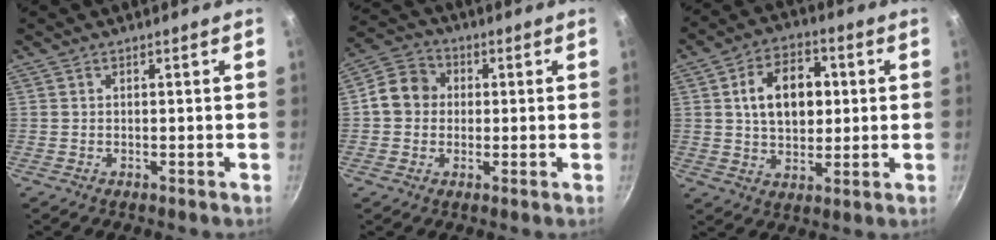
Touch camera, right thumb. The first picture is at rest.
{"total": 7.7, "force": [0.4, 6.8, 3.5], "torque": [-0.030, 0.015, -0.014]}
{"total": 13.0, "force": [2.2, 8.8, 9.3], "torque": [-0.119, 0.007, 0.032]}